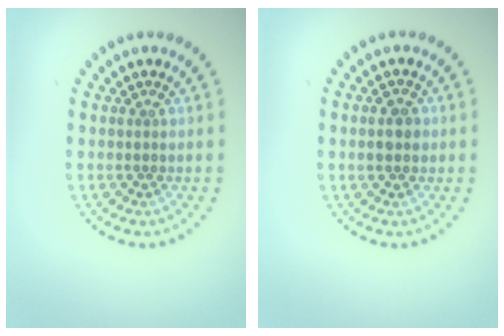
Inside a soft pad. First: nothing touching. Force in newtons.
{"total": 2.4, "press": 2.4, "slide": 0.2}